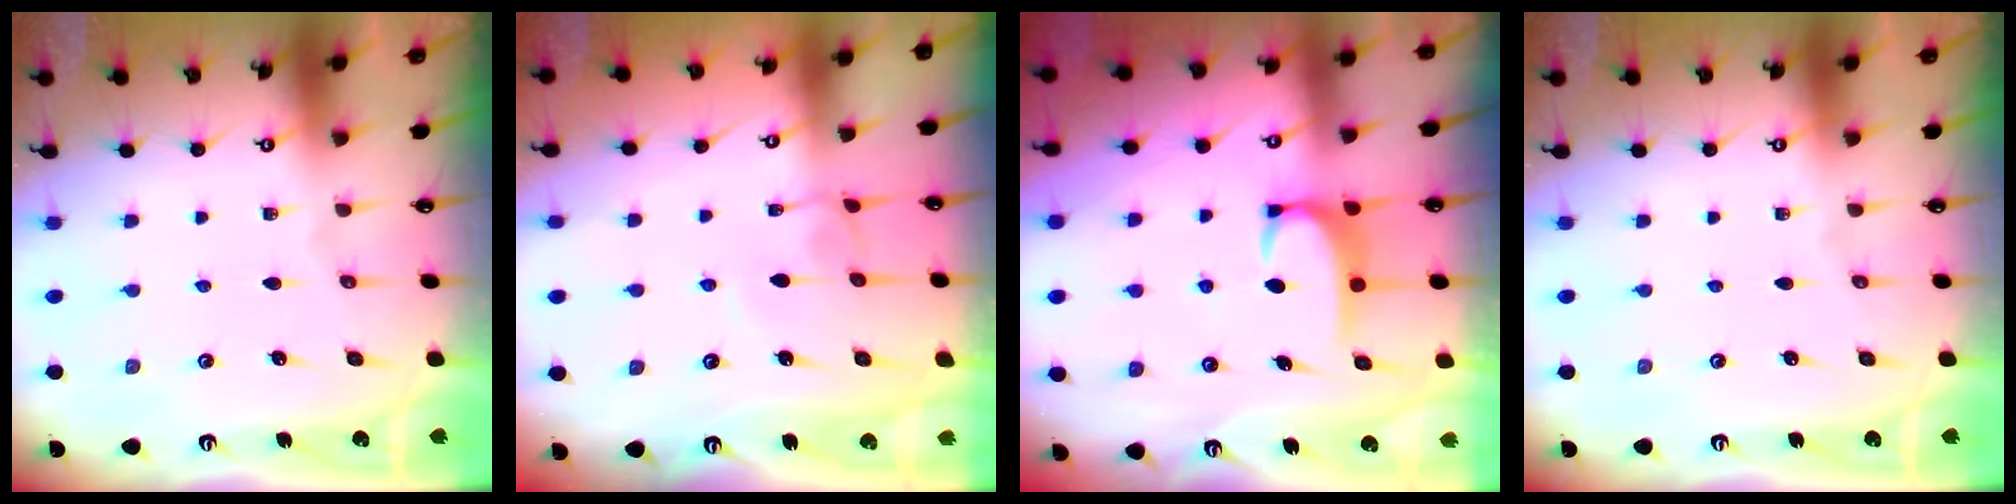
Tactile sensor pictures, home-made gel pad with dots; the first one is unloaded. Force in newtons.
{"total": 0.7, "press": 0.6, "slide": 0.4}
{"total": 2.9, "press": 2.8, "slide": 0.5}
{"total": 0.0}